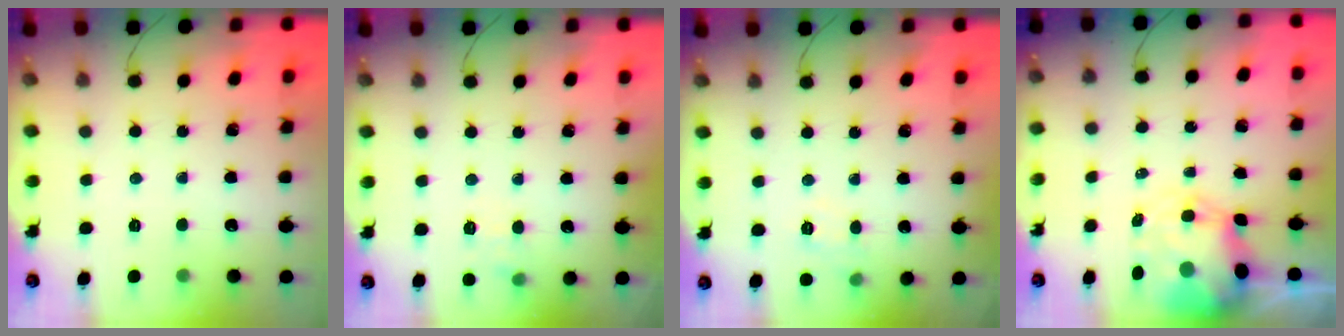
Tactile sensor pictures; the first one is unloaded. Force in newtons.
{"total": 7.3, "press": 7.0, "slide": 2.0}
{"total": 4.7, "press": 4.4, "slide": 1.6}
{"total": 7.6, "press": 7.4, "slide": 1.9}